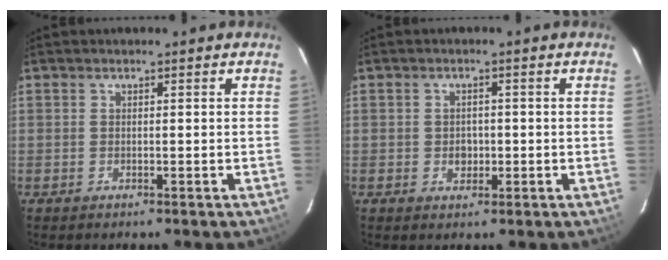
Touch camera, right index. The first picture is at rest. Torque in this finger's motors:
{"motor_torque": [0.16, 0.06, 0.06, 0.02]}